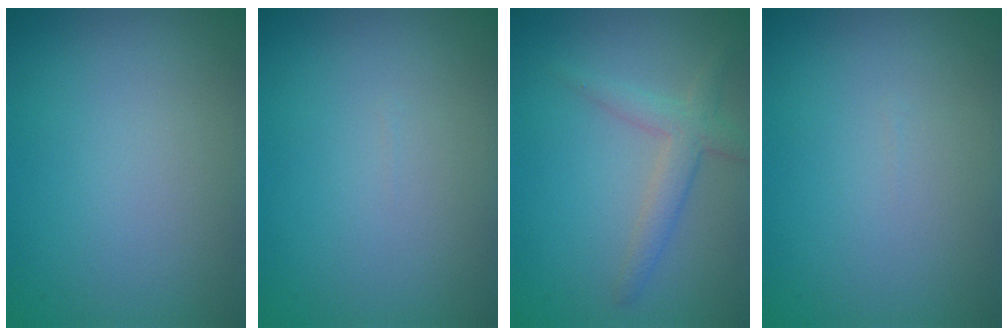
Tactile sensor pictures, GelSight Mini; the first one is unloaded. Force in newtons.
{"total": 0.0}
{"total": 2.6, "press": 2.6, "slide": 0.1}
{"total": 0.0}